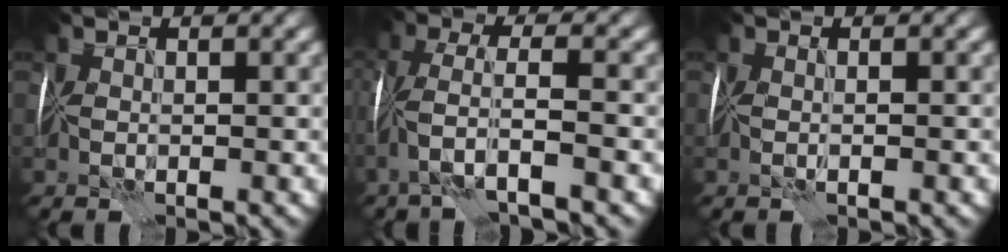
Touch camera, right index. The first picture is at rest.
{"total": 3.9, "force": [-1.9, 0.6, 3.4], "torque": [-0.071, 0.009, -0.046]}
{"total": 0.7, "force": [0.0, 0.1, 0.7], "torque": [-0.006, -0.002, 0.000]}